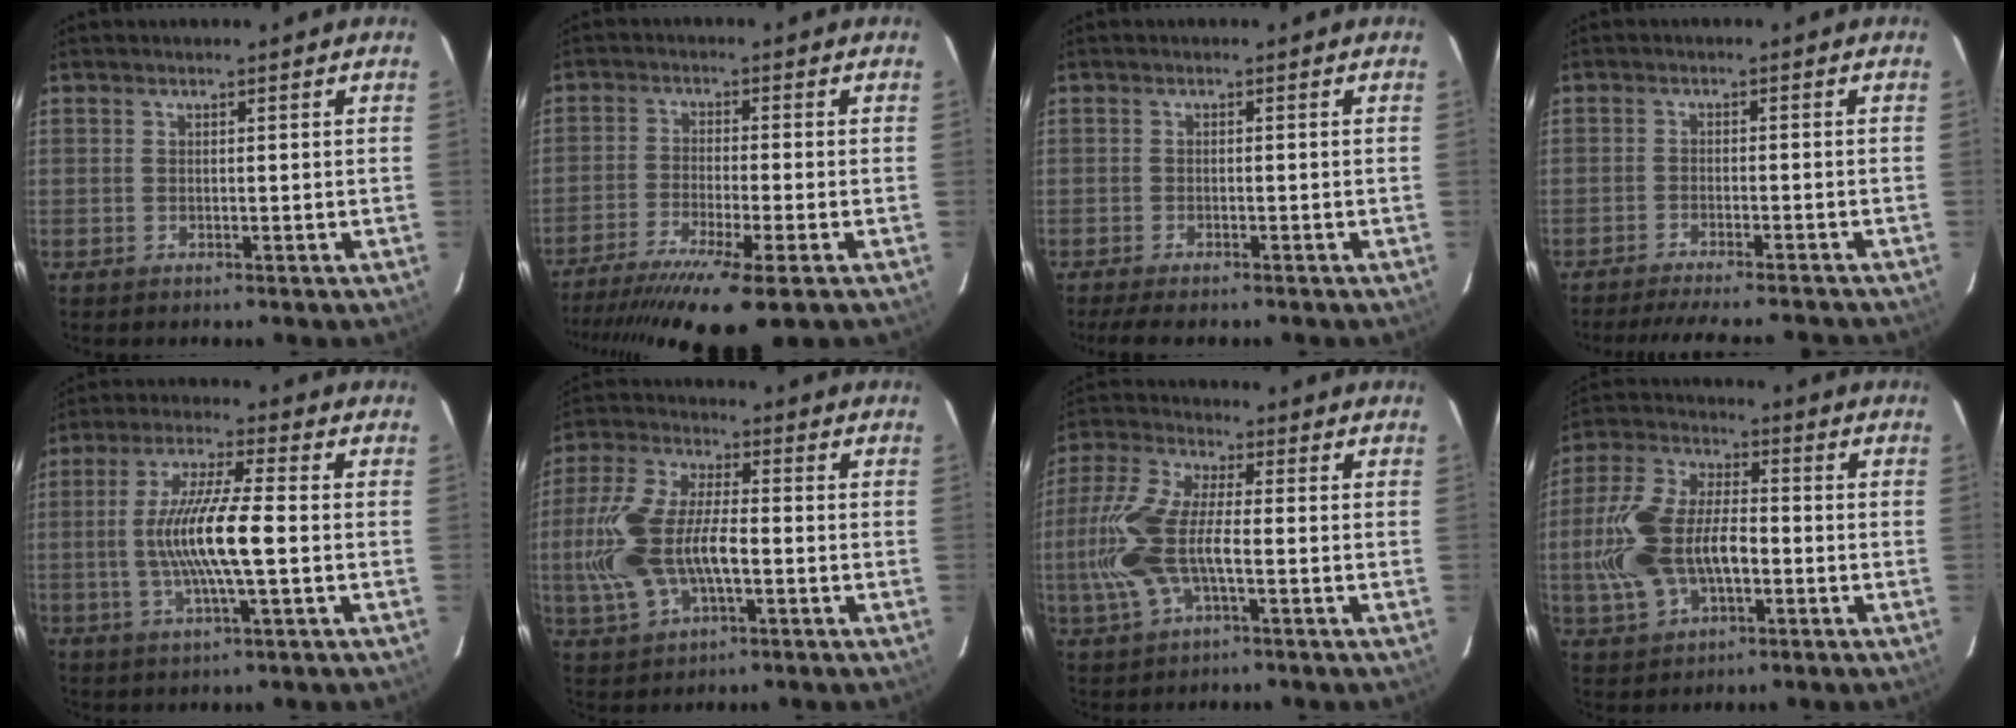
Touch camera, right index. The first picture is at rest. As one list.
[{"total": 15.8, "force": [-11.5, 1.5, 10.8], "torque": [-0.216, -0.050, -0.192]}, {"total": 5.4, "force": [-4.5, 1.1, 2.8], "torque": [-0.066, -0.020, -0.074]}, {"total": 13.8, "force": [-12.5, 1.6, 5.6], "torque": [-0.115, -0.008, -0.177]}, {"total": 11.8, "force": [-1.3, 0.9, 11.7], "torque": [-0.225, -0.002, -0.025]}, {"total": 16.0, "force": [-2.4, 7.8, 13.7], "torque": [-0.303, 0.003, -0.042]}, {"total": 13.7, "force": [-2.5, 5.0, 12.5], "torque": [-0.278, 0.002, -0.052]}, {"total": 15.9, "force": [-2.8, 8.7, 13.0], "torque": [-0.287, 0.007, -0.047]}]